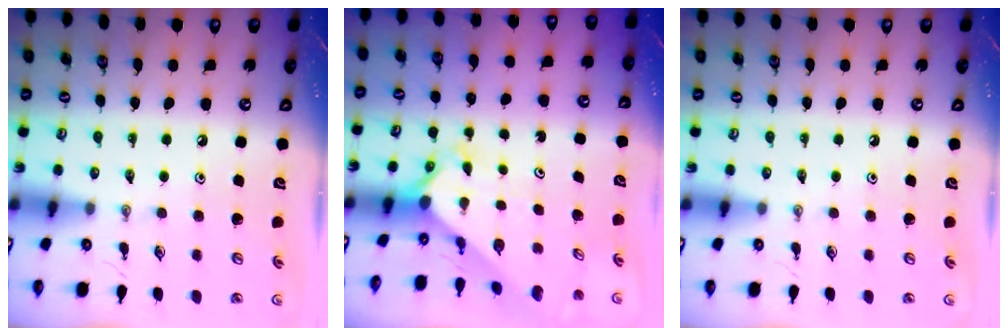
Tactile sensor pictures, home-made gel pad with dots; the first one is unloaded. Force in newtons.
{"total": 2.6, "press": 2.6, "slide": 0.3}
{"total": 0.0}